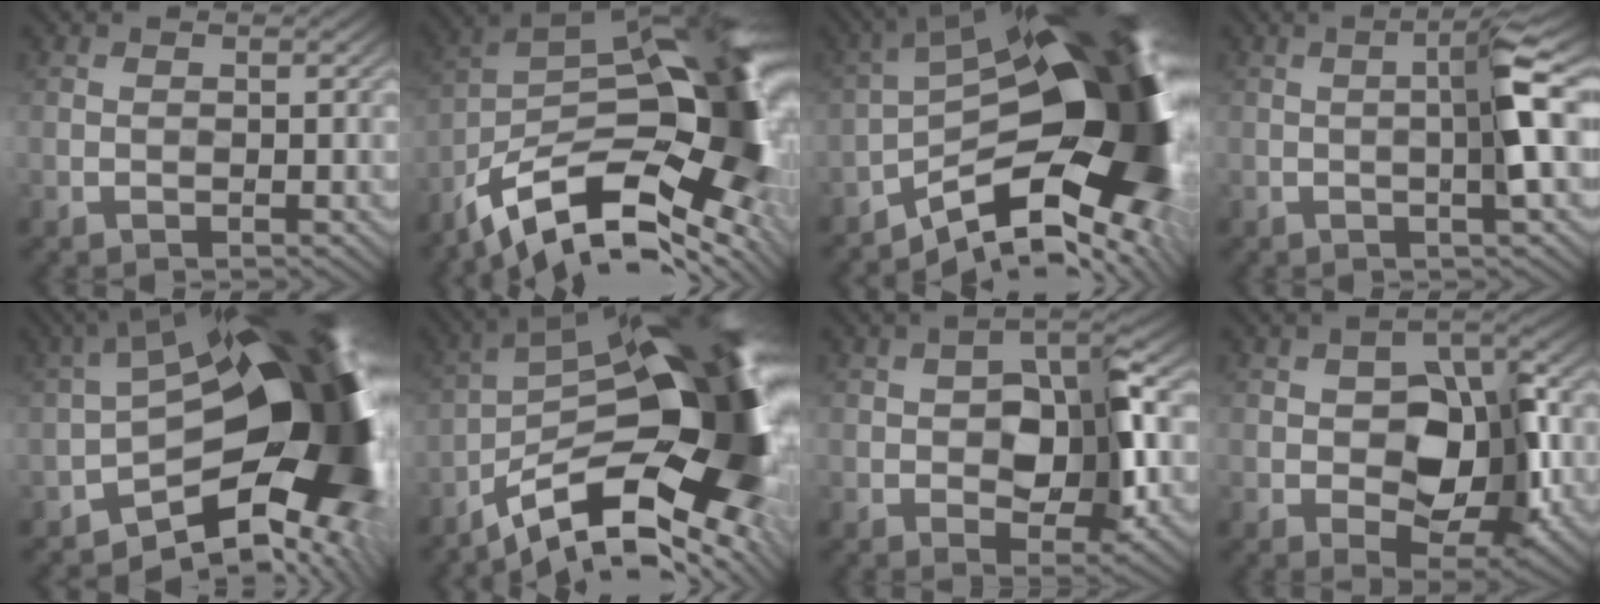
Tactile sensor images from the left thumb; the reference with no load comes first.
{"total": 17.4, "force": [-8.1, 7.1, 13.7], "torque": [-0.233, -0.009, -0.141]}
{"total": 18.8, "force": [-5.1, 7.8, 16.4], "torque": [-0.214, -0.006, -0.093]}
{"total": 4.7, "force": [0.0, -0.1, 4.7], "torque": [-0.082, 0.013, -0.003]}
{"total": 19.4, "force": [-3.8, 9.3, 16.6], "torque": [-0.204, -0.017, -0.062]}
{"total": 19.6, "force": [-6.8, 7.1, 16.9], "torque": [-0.238, -0.006, -0.119]}
{"total": 7.9, "force": [-0.3, 4.3, 6.7], "torque": [-0.093, 0.005, -0.004]}
{"total": 9.9, "force": [-1.2, 6.0, 7.8], "torque": [-0.112, 0.005, -0.019]}